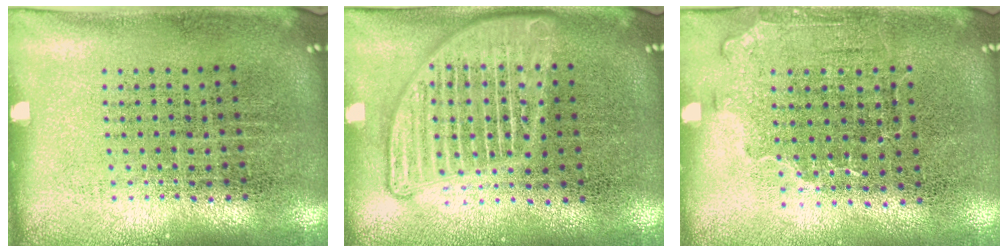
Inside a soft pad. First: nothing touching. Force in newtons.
{"total": 2.7, "press": 2.7, "slide": 0.2}
{"total": 1.4, "press": 1.1, "slide": 0.8}